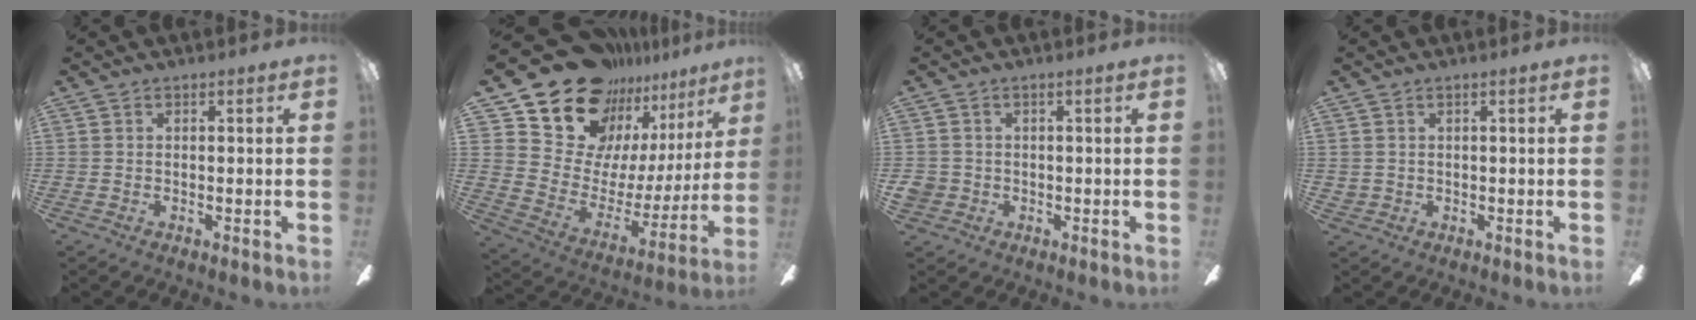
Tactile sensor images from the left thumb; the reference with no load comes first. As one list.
[{"total": 20.7, "force": [17.4, 9.9, 5.4], "torque": [-0.116, -0.135, 0.330]}, {"total": 2.3, "force": [-0.5, 2.2, 0.7], "torque": [-0.012, 0.003, -0.010]}, {"total": 0.8, "force": [0.4, 0.7, 0.3], "torque": [-0.007, 0.003, 0.006]}]